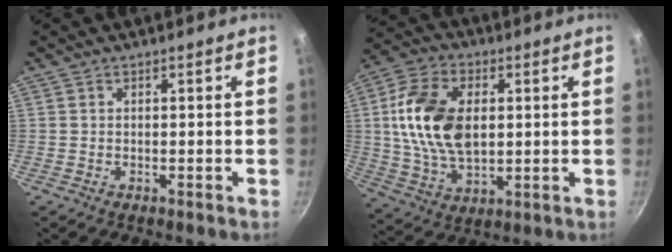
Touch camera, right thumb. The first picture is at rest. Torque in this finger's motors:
{"motor_torque": [-0.16, 0.59, 1.50, 0.02, 0.58]}